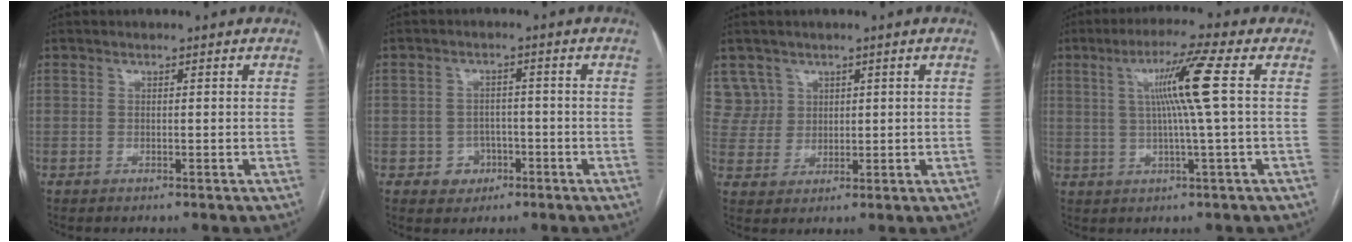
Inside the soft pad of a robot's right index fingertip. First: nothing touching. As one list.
[{"total": 3.8, "force": [-1.5, 3.4, 0.7], "torque": [0.000, 0.012, -0.016]}, {"total": 5.0, "force": [2.8, 4.1, -0.6], "torque": [0.019, 0.010, 0.060]}, {"total": 8.6, "force": [1.5, -1.8, 8.3], "torque": [-0.146, 0.006, 0.032]}]